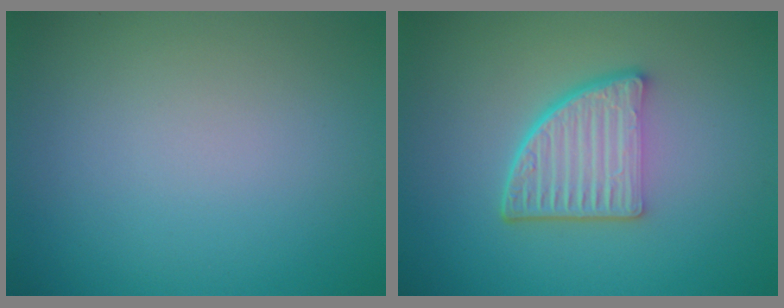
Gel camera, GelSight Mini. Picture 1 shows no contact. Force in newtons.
{"total": 5.3, "press": 3.8, "slide": 3.7}